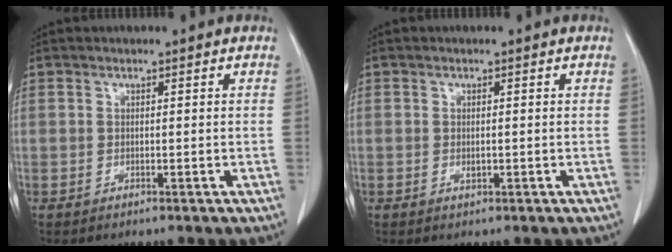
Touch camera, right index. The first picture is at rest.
{"total": 0.8, "force": [-0.2, 0.4, 0.7], "torque": [-0.014, -0.001, -0.002]}